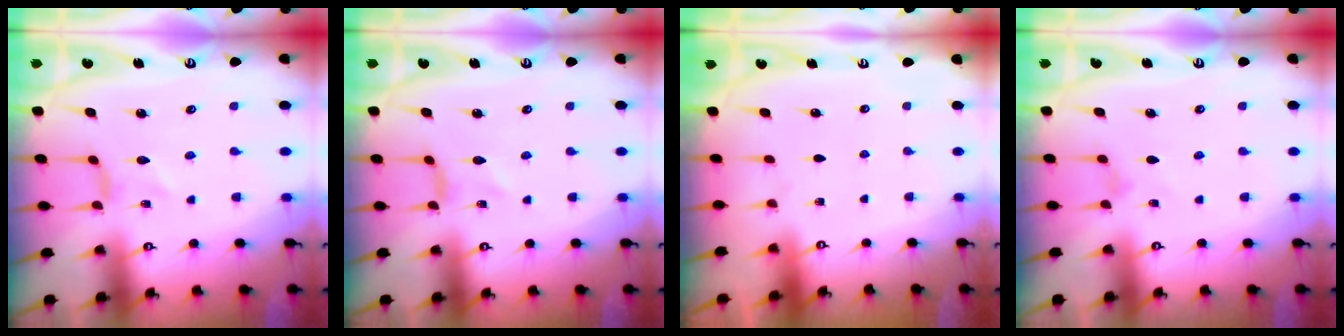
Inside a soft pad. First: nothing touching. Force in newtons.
{"total": 0.0}
{"total": 0.0}
{"total": 1.5, "press": 1.5, "slide": 0.3}